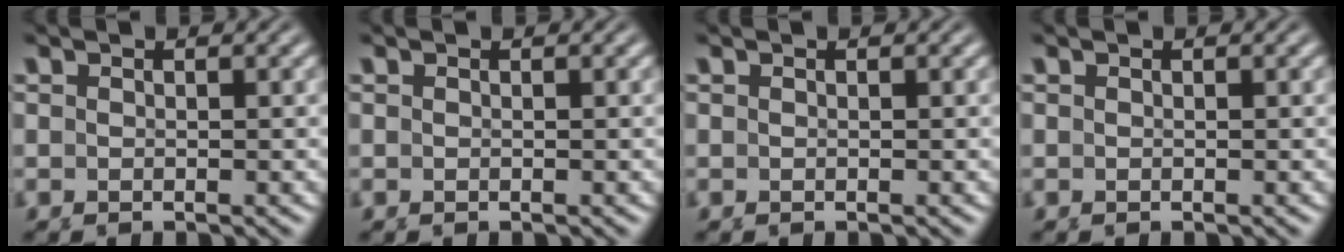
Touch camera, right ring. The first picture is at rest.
{"total": 0.0}
{"total": 0.0}
{"total": 0.0}